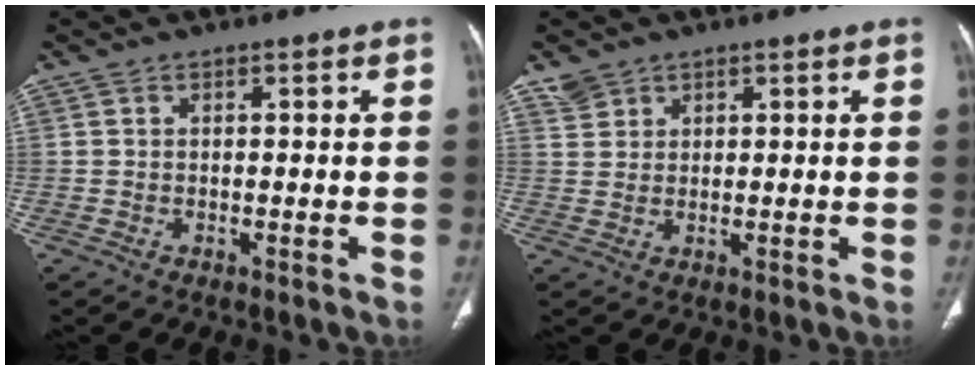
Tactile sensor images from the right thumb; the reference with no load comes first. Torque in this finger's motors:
{"motor_torque": [-0.19, 0.02, 0.11, 0.41, 0.05]}